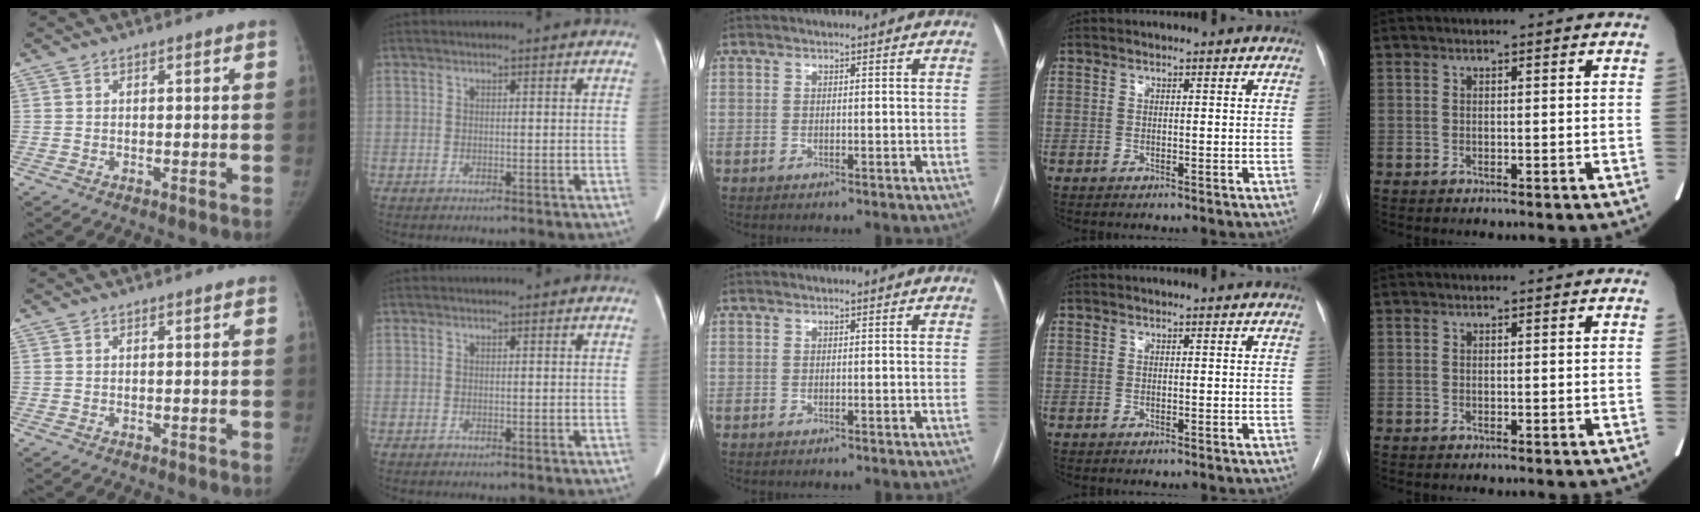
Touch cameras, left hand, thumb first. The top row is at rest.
{}